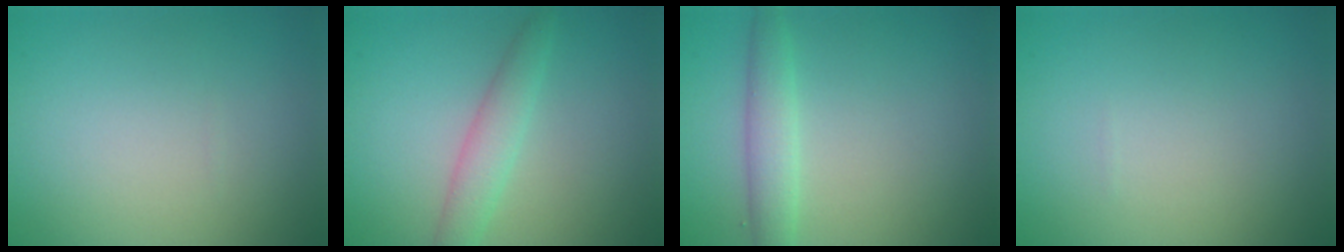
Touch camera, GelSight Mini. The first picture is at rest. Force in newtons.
{"total": 2.6, "press": 2.6, "slide": 0.1}
{"total": 2.5, "press": 2.5, "slide": 0.2}
{"total": 0.0}